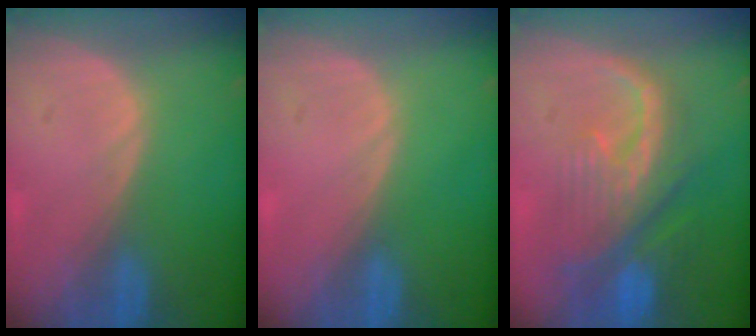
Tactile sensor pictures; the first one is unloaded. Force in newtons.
{"total": 0.0}
{"total": 10.1, "press": 9.0, "slide": 4.4}